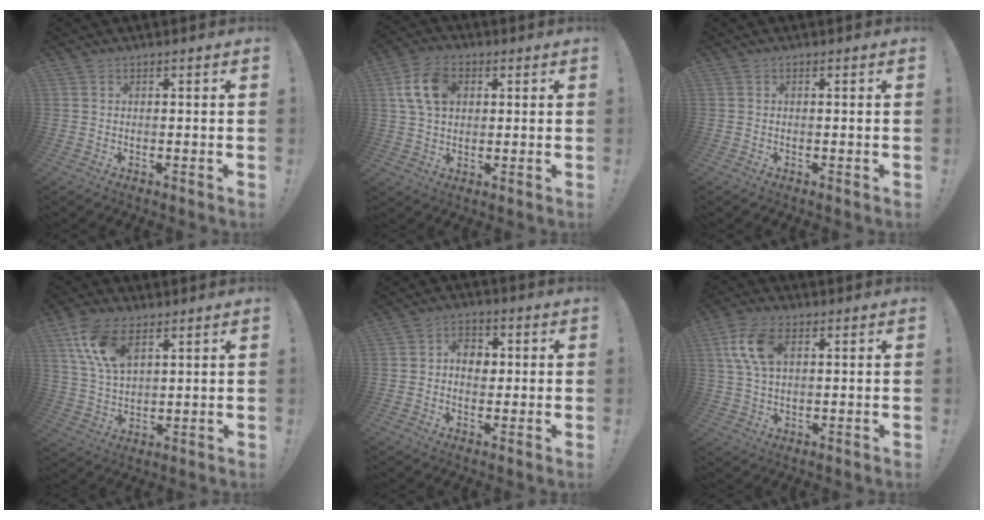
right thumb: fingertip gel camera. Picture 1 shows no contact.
{"total": 11.5, "force": [3.4, 7.9, 7.6], "torque": [-0.143, 0.009, 0.068]}
{"total": 0.0}
{"total": 13.0, "force": [6.7, 7.1, 8.6], "torque": [-0.172, -0.016, 0.127]}
{"total": 6.7, "force": [0.4, 5.3, 4.1], "torque": [-0.052, 0.008, 0.005]}
{"total": 10.9, "force": [3.6, 6.2, 8.2], "torque": [-0.172, 0.005, 0.069]}